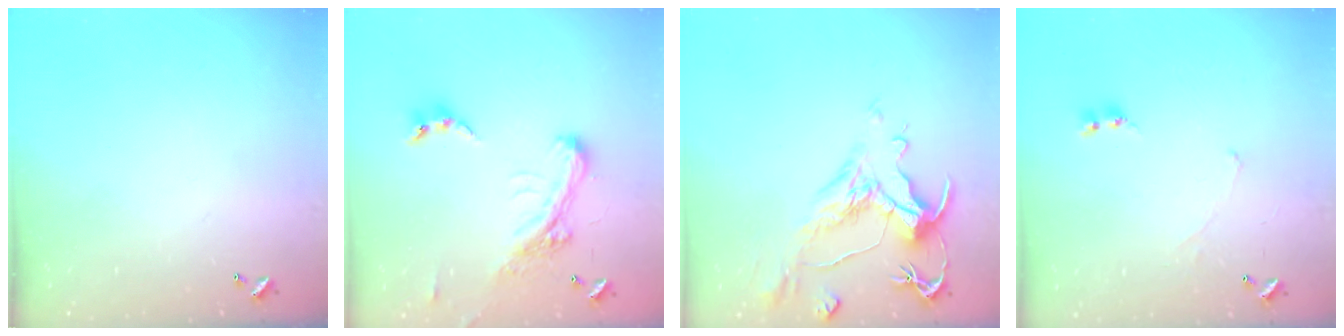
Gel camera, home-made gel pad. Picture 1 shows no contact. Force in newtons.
{"total": 4.8, "press": 4.7, "slide": 1.1}
{"total": 2.0, "press": 1.5, "slide": 1.4}
{"total": 0.7, "press": 0.4, "slide": 0.5}